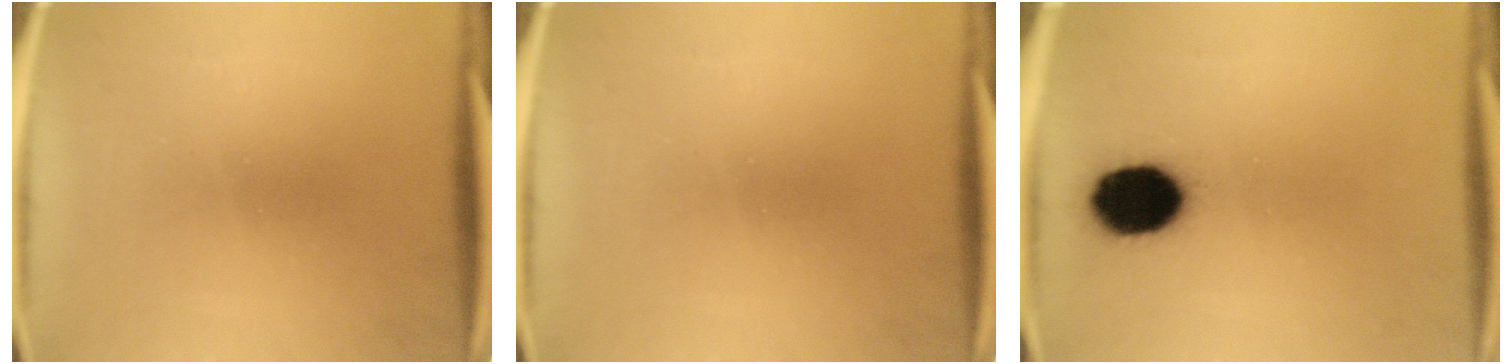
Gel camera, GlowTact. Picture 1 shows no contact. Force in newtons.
{"total": 0.0}
{"total": 13.0}